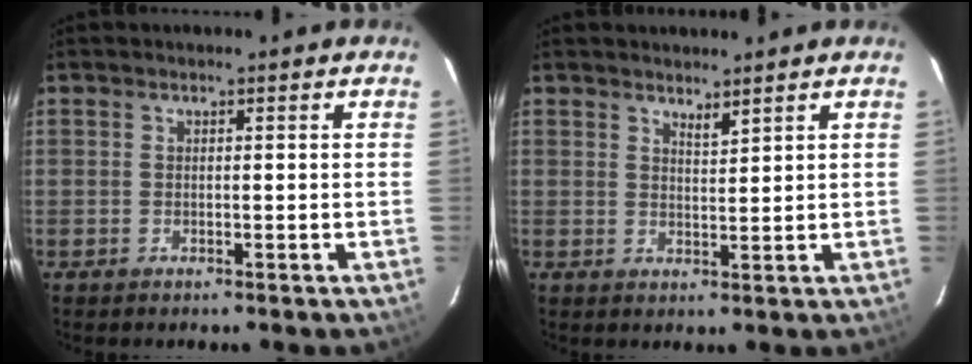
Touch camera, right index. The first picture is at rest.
{"total": 1.9, "force": [1.7, 0.2, 0.9], "torque": [-0.015, -0.002, 0.029]}